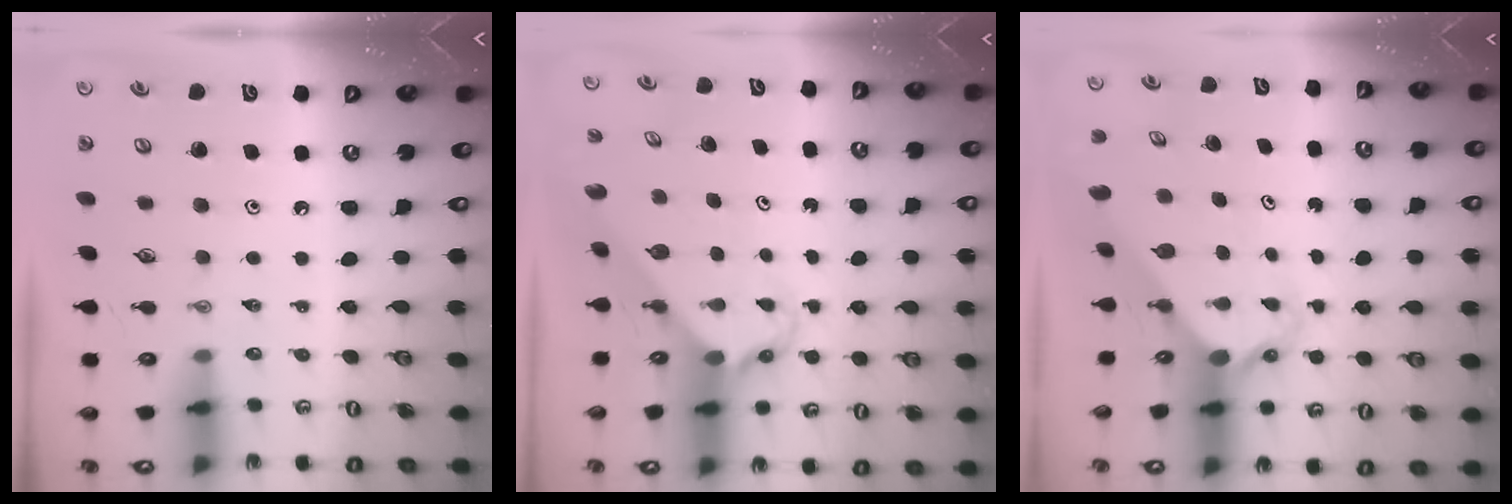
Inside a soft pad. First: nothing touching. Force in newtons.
{"total": 2.7, "press": 2.7, "slide": 0.2}
{"total": 3.0, "press": 3.0, "slide": 0.1}